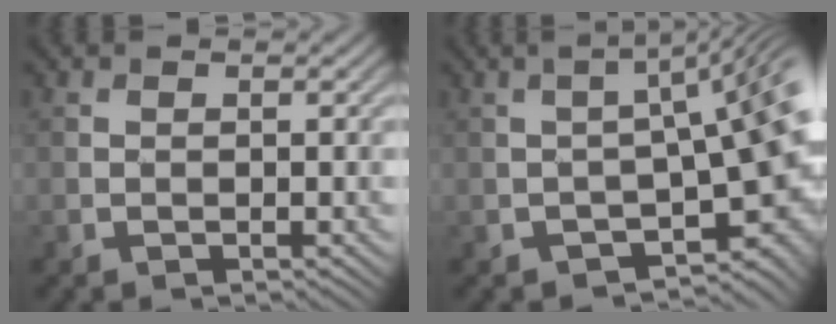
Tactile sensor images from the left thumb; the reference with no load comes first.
{"total": 11.5, "force": [-3.0, 4.8, 10.0], "torque": [-0.130, -0.012, -0.042]}